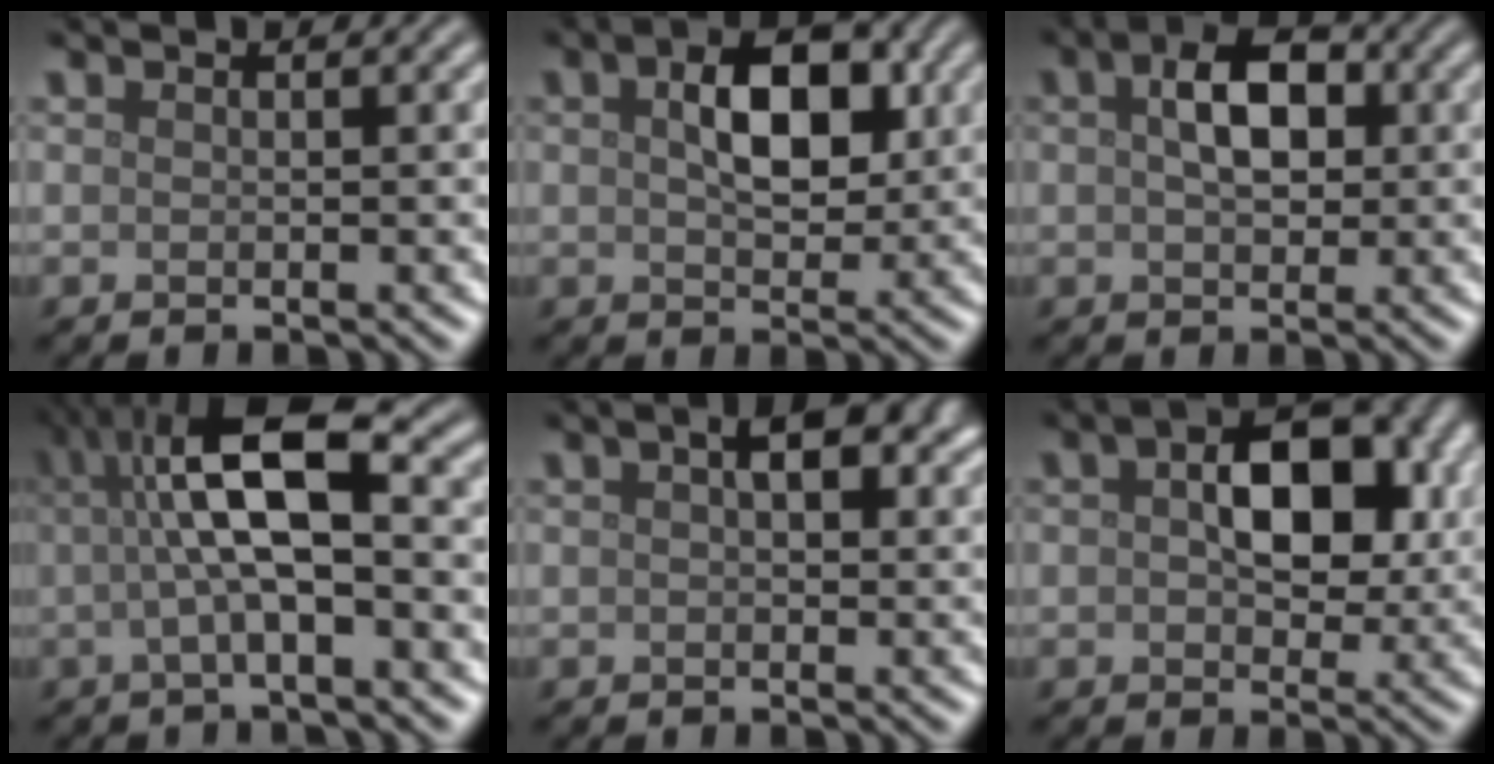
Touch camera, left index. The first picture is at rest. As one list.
[{"total": 6.1, "force": [1.3, 3.5, 4.8], "torque": [-0.080, 0.005, 0.018]}, {"total": 5.0, "force": [1.0, 3.0, 3.8], "torque": [-0.064, 0.009, 0.009]}, {"total": 8.2, "force": [1.0, 2.2, 7.8], "torque": [-0.134, 0.016, 0.009]}, {"total": 3.2, "force": [1.0, 1.6, 2.6], "torque": [-0.030, 0.007, 0.010]}, {"total": 8.2, "force": [1.6, 5.0, 6.4], "torque": [-0.087, 0.008, 0.017]}]